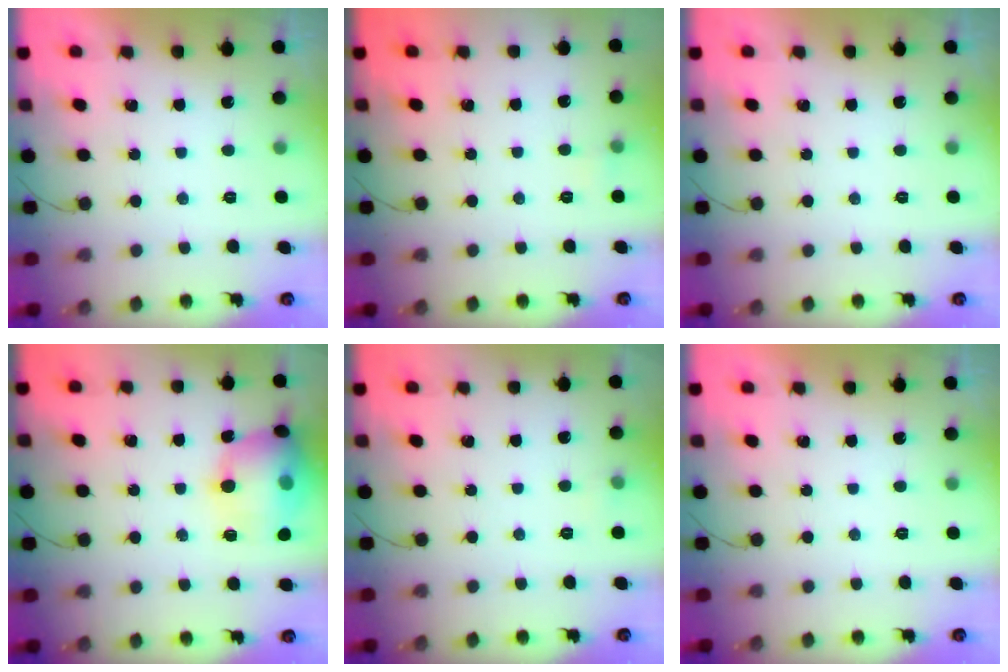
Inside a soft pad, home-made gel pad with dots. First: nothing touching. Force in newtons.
{"total": 4.0, "press": 3.8, "slide": 1.0}
{"total": 0.0}
{"total": 20.6, "press": 18.9, "slide": 8.3}
{"total": 3.6, "press": 3.5, "slide": 1.1}
{"total": 0.0}